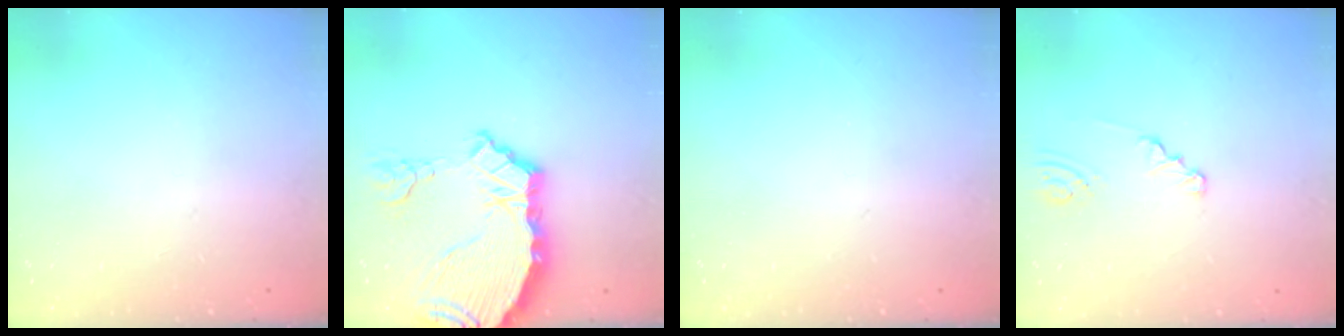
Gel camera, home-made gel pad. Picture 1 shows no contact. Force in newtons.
{"total": 9.3, "press": 8.8, "slide": 3.1}
{"total": 0.0}
{"total": 1.9, "press": 1.9, "slide": 0.3}